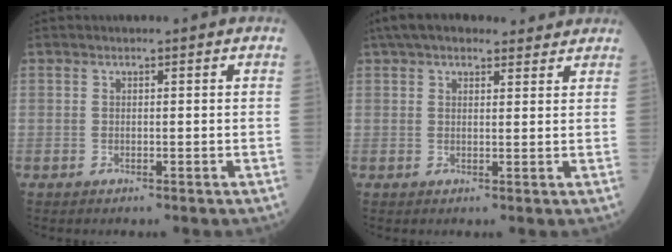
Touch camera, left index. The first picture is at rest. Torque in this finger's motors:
{"motor_torque": [1.12, -1.02, 0.31, 0.09]}